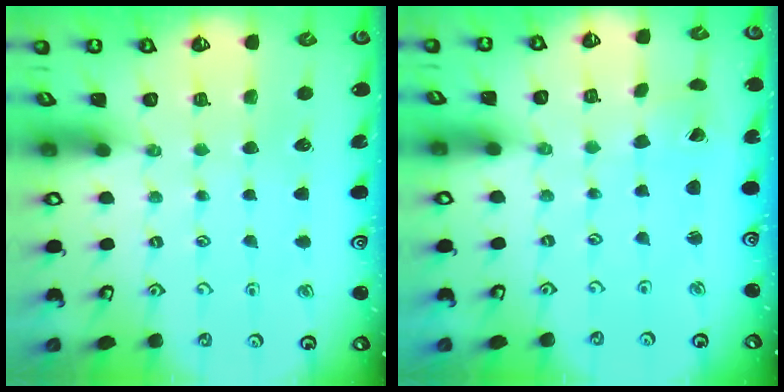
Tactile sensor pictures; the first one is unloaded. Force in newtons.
{"total": 1.2, "press": 1.2, "slide": 0.4}